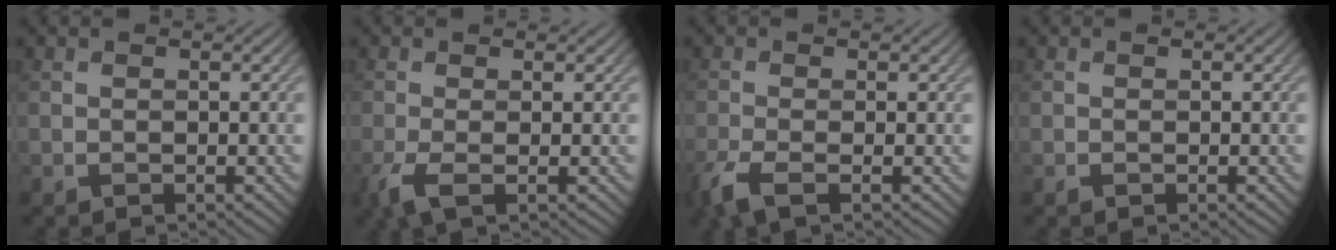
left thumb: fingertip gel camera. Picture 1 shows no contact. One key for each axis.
{"total": 2.9, "fx": -1.0, "fy": 0.5, "fz": 2.7, "tx": -0.066, "ty": 0.000, "tz": -0.030}
{"total": 3.3, "fx": -1.8, "fy": 0.5, "fz": 2.7, "tx": -0.063, "ty": -0.004, "tz": -0.049}
{"total": 0.0}